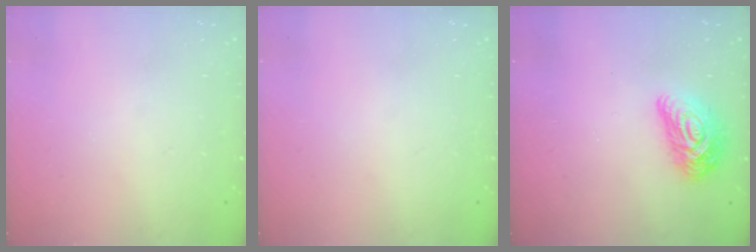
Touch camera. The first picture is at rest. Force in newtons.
{"total": 0.0}
{"total": 10.6, "press": 10.6, "slide": 0.4}